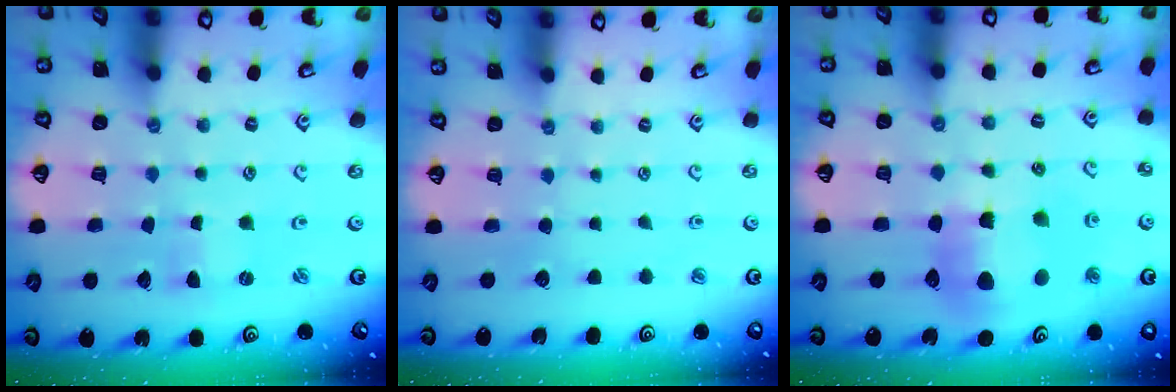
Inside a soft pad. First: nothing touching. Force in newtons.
{"total": 0.0}
{"total": 12.5, "press": 12.4, "slide": 1.7}